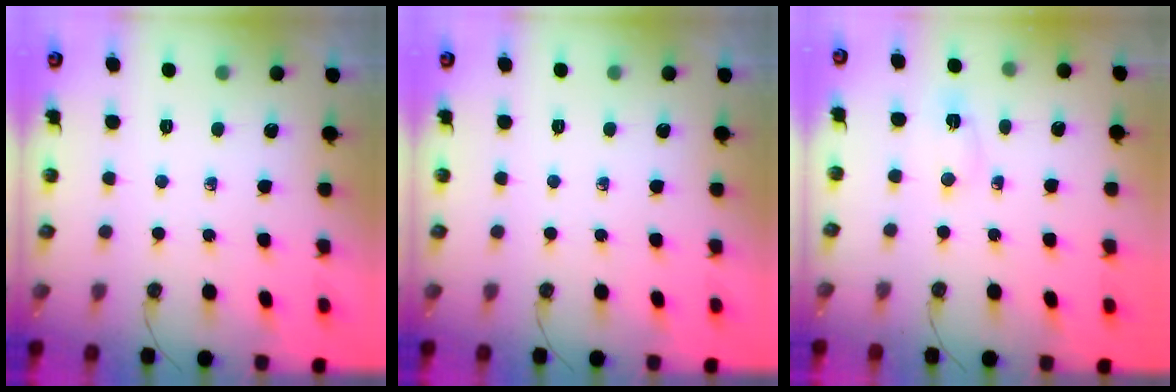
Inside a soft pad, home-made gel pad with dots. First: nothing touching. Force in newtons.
{"total": 0.0}
{"total": 2.3, "press": 2.2, "slide": 0.6}